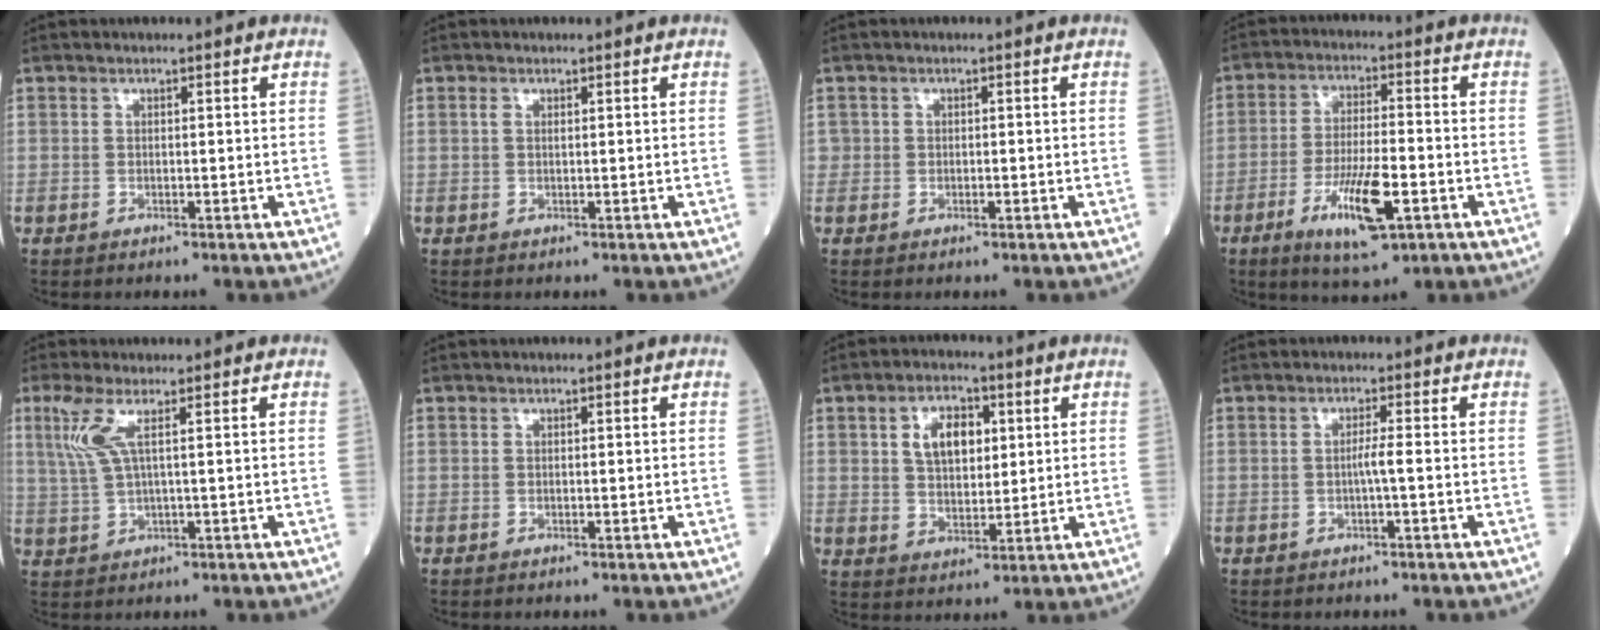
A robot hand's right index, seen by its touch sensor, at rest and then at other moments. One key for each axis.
{"total": 0.8, "fx": 0.4, "fy": 0.4, "fz": 0.6, "tx": -0.018, "ty": 0.007, "tz": 0.007}
{"total": 0.9, "fx": -0.3, "fy": 0.8, "fz": 0.3, "tx": 0.000, "ty": 0.003, "tz": -0.005}
{"total": 10.3, "fx": -4.4, "fy": 2.0, "fz": 9.1, "tx": -0.170, "ty": -0.012, "tz": -0.072}
{"total": 4.6, "fx": 1.8, "fy": 0.3, "fz": 4.2, "tx": -0.108, "ty": 0.009, "tz": 0.044}
{"total": 0.0}
{"total": 7.1, "fx": 2.2, "fy": 4.0, "fz": 5.5, "tx": -0.099, "ty": 0.012, "tz": 0.044}
{"total": 1.8, "fx": -0.5, "fy": -0.4, "fz": 1.7, "tx": -0.028, "ty": 0.001, "tz": -0.010}